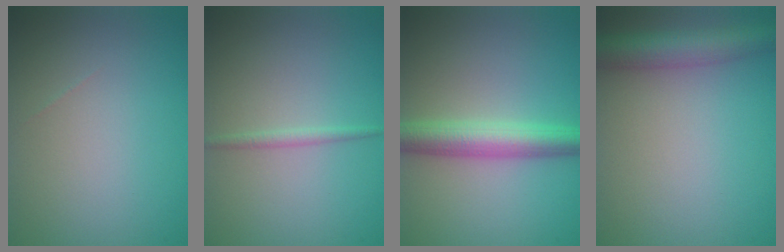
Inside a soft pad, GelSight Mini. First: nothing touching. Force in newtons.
{"total": 1.0, "press": 1.0, "slide": 0.0}
{"total": 4.8, "press": 4.8, "slide": 0.1}
{"total": 4.9, "press": 4.9, "slide": 0.2}